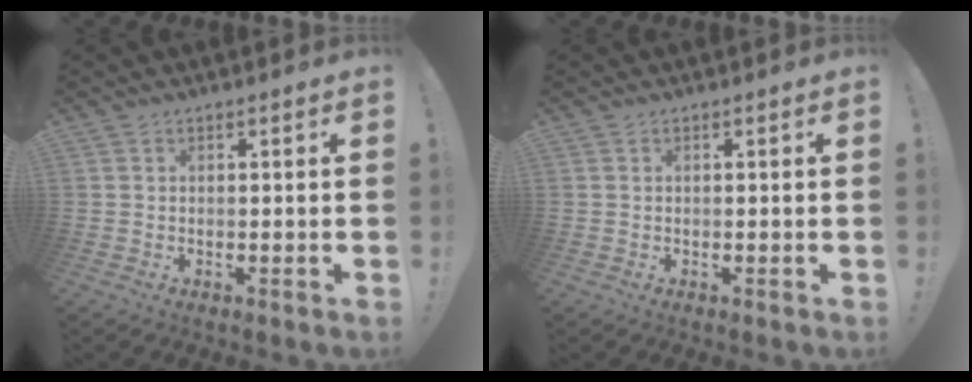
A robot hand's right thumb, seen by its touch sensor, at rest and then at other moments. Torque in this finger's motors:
{"motor_torque": [-0.06, 0.03, 0.49, -0.32, 0.05]}